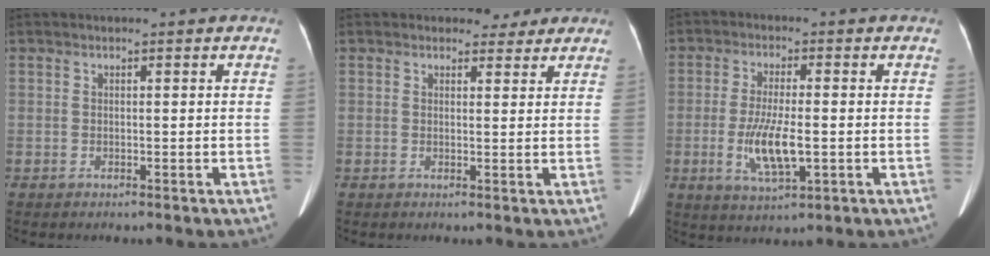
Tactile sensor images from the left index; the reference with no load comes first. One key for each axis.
{"total": 2.9, "fx": 2.5, "fy": 1.5, "fz": 0.2, "tx": 0.002, "ty": -0.003, "tz": 0.025}
{"total": 7.5, "fx": -1.5, "fy": 1.7, "fz": 7.2, "tx": -0.145, "ty": -0.012, "tz": -0.024}